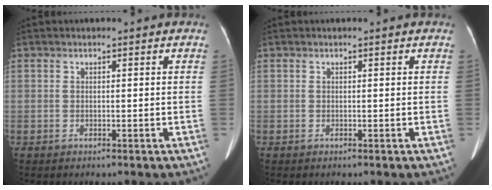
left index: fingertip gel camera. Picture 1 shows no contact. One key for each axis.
{"total": 0.0}